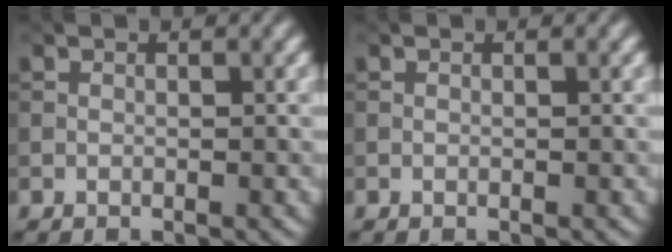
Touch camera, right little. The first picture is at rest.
{"total": 0.0}